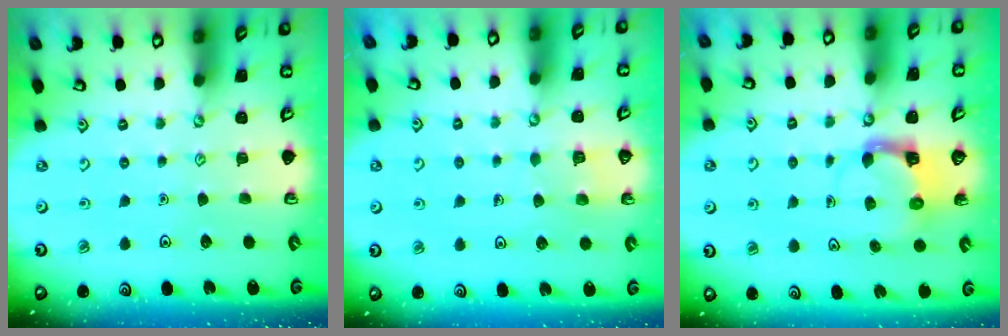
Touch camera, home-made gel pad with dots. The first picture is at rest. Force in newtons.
{"total": 4.2, "press": 4.2, "slide": 0.4}
{"total": 4.1, "press": 4.1, "slide": 0.3}